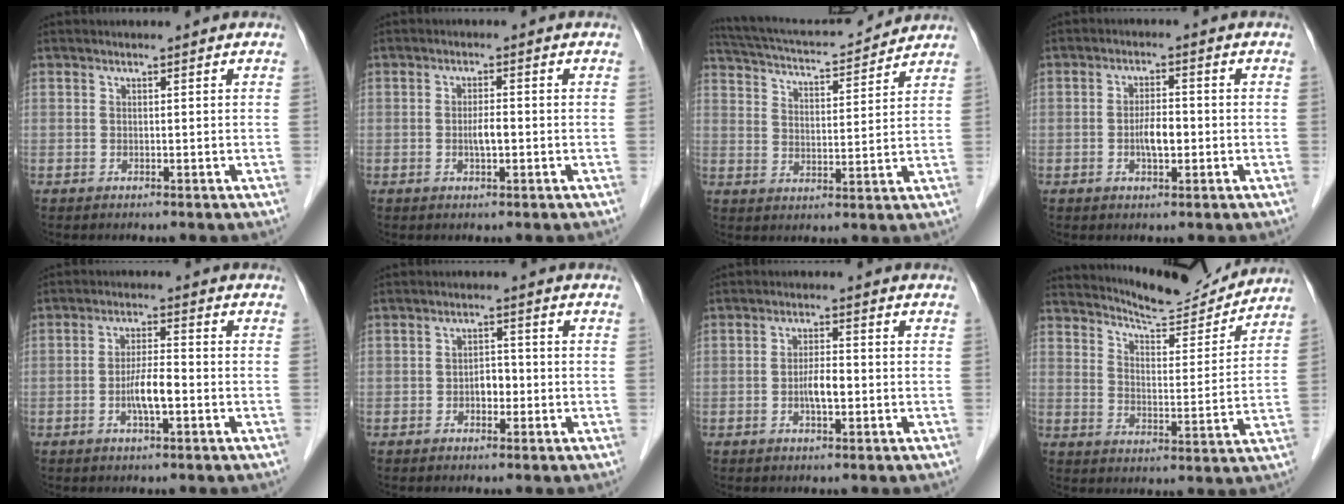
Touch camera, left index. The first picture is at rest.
{"total": 2.5, "force": [-0.7, 0.6, 2.3], "torque": [-0.044, -0.001, -0.011]}
{"total": 14.7, "force": [13.7, 1.7, 5.0], "torque": [-0.095, 0.024, 0.213]}
{"total": 3.8, "force": [-1.0, 1.3, 3.4], "torque": [-0.064, -0.001, -0.018]}
{"total": 4.7, "force": [-1.7, 0.8, 4.4], "torque": [-0.086, -0.001, -0.031]}
{"total": 2.7, "force": [-1.0, 1.6, 1.9], "torque": [-0.025, 0.005, -0.018]}
{"total": 3.5, "force": [-1.0, 0.9, 3.2], "torque": [-0.060, -0.001, -0.017]}
{"total": 12.3, "force": [12.0, 0.9, 2.5], "torque": [-0.044, -0.011, 0.176]}